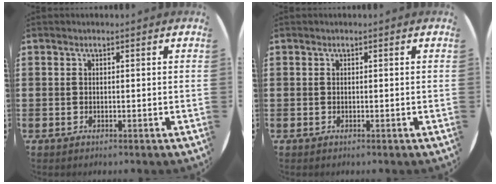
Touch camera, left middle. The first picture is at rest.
{"total": 0.0}